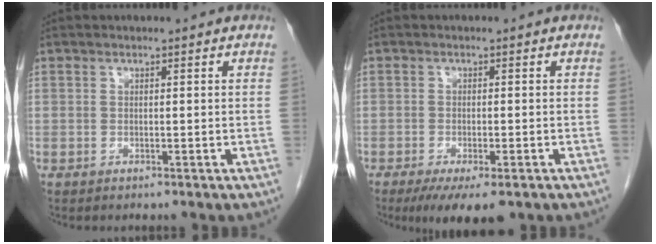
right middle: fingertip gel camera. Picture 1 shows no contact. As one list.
[{"total": 7.0, "force": [-4.6, 2.0, 4.9], "torque": [-0.069, -0.016, -0.069]}]